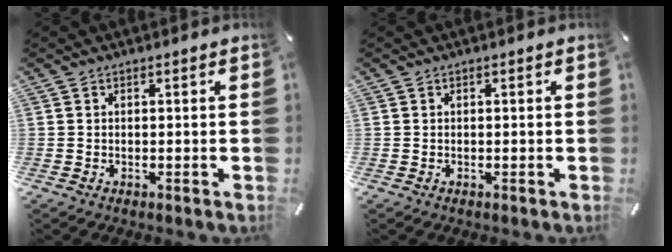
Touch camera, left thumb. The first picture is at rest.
{"total": 0.0}